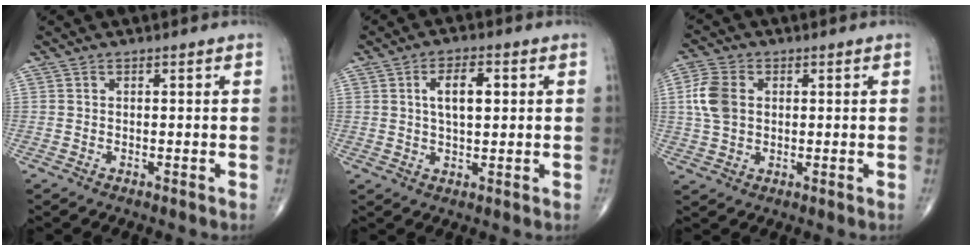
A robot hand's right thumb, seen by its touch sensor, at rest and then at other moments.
{"total": 6.2, "force": [1.5, 2.9, 5.3], "torque": [-0.081, -0.001, 0.023]}
{"total": 7.3, "force": [1.1, 5.2, 5.0], "torque": [-0.107, 0.006, 0.019]}